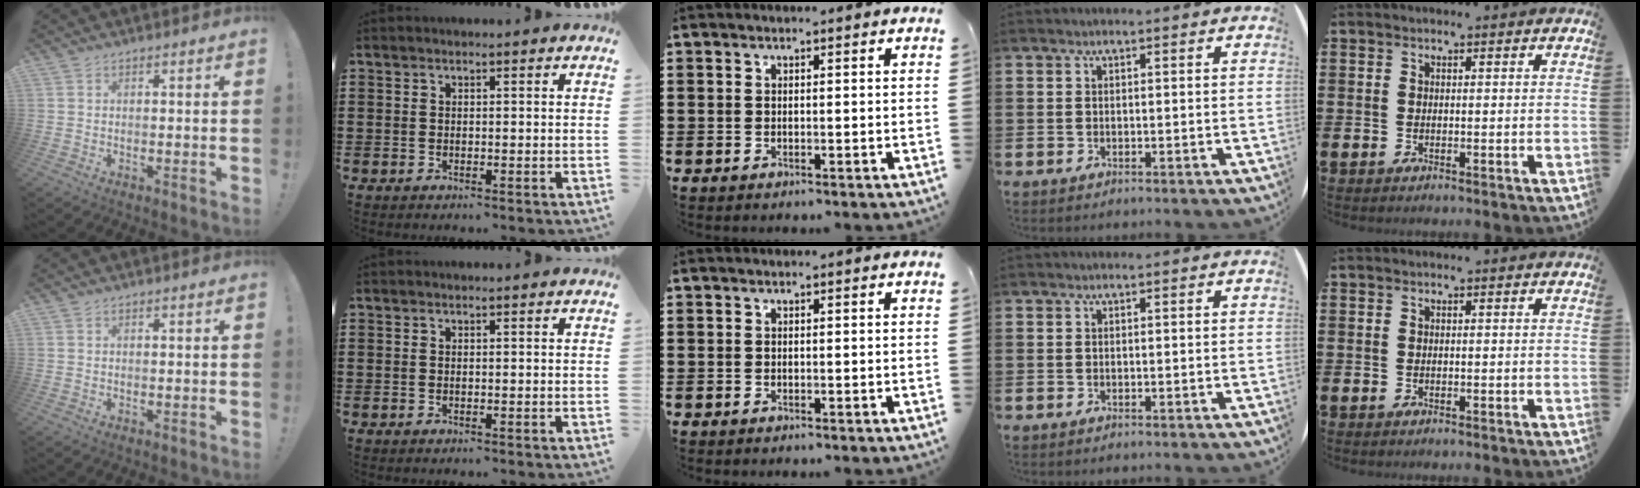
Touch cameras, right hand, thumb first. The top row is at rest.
{}